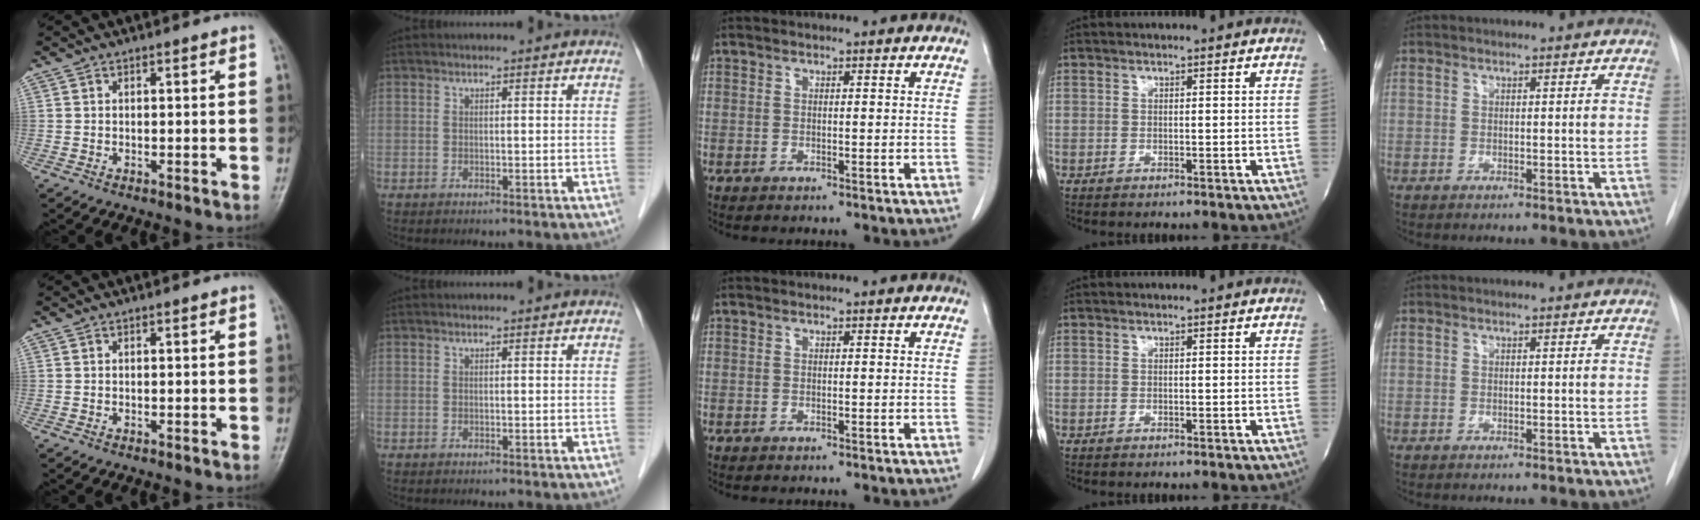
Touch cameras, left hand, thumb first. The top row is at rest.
{}